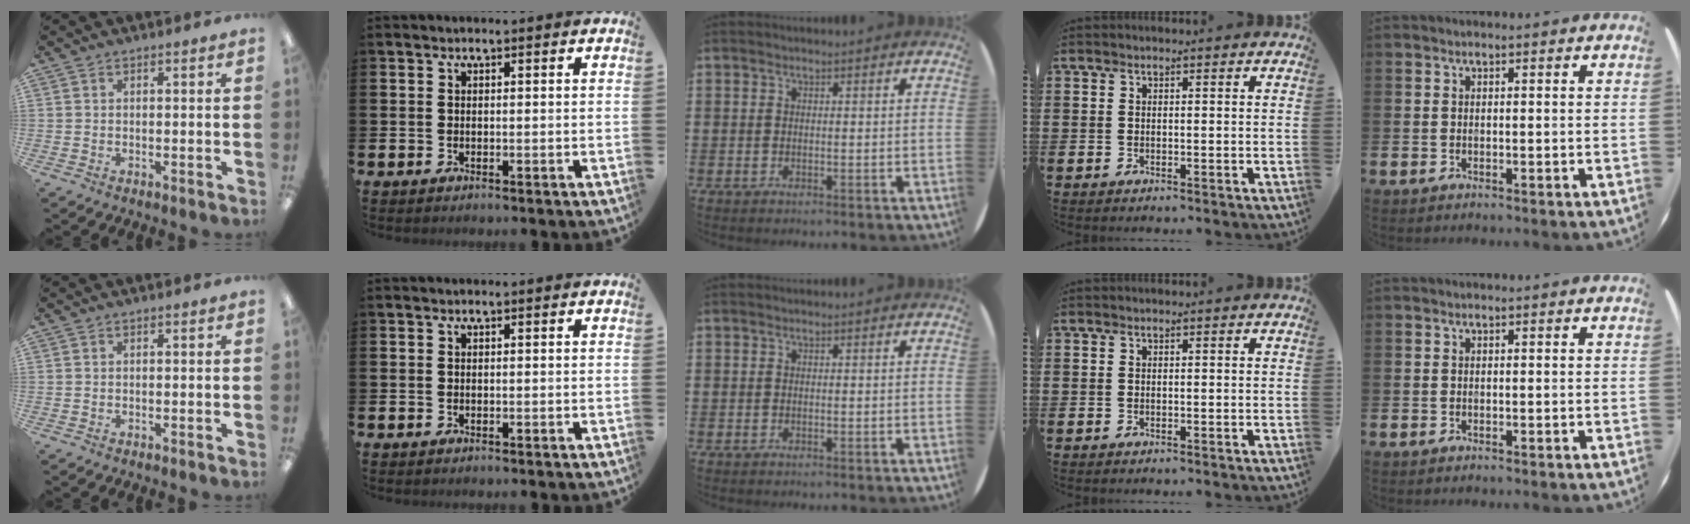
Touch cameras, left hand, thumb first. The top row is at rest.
{}